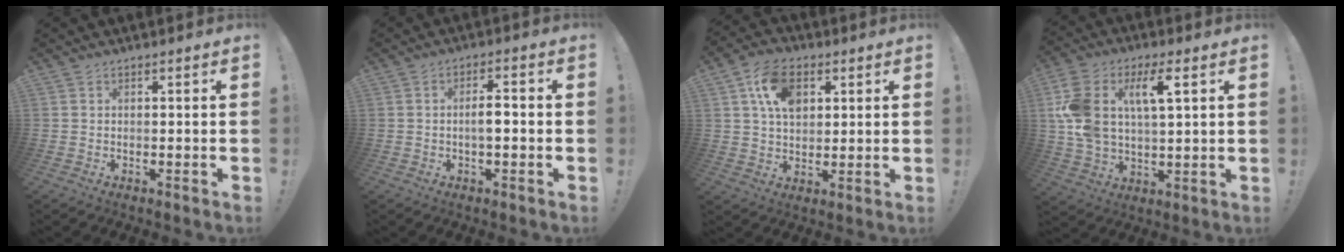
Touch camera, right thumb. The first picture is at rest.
{"total": 4.4, "force": [-0.9, 1.3, 4.0], "torque": [-0.063, 0.007, -0.020]}
{"total": 12.5, "force": [4.9, 8.4, 7.8], "torque": [-0.135, 0.009, 0.095]}
{"total": 13.4, "force": [5.1, 6.9, 10.3], "torque": [-0.214, -0.010, 0.087]}